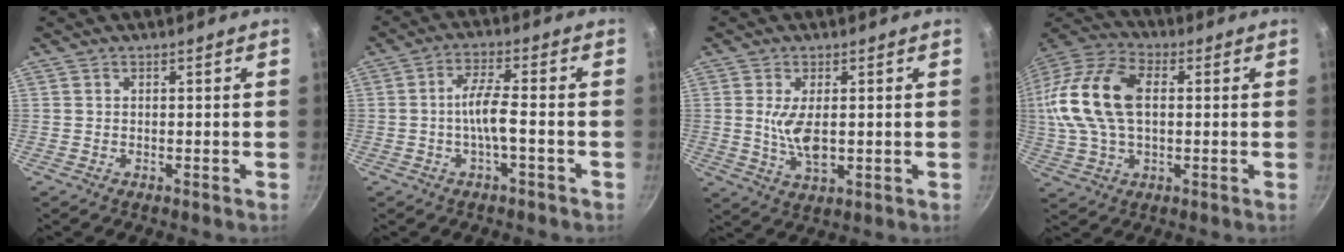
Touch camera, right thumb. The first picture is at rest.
{"total": 5.7, "force": [-1.7, 1.2, 5.3], "torque": [-0.110, 0.025, -0.037]}
{"total": 6.7, "force": [0.3, 3.0, 6.0], "torque": [-0.112, -0.011, 0.012]}
{"total": 19.0, "force": [1.9, 11.5, 15.0], "torque": [-0.297, 0.030, 0.024]}